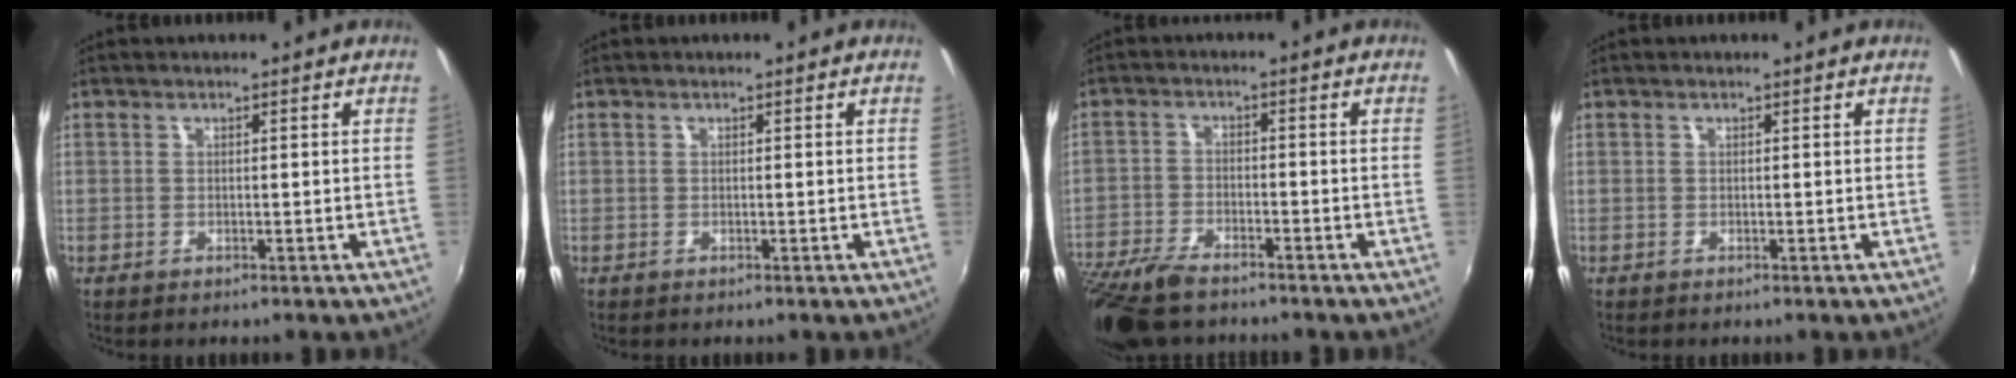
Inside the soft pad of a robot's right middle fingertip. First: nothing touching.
{"total": 0.0}
{"total": 12.1, "force": [-9.8, 3.9, 6.0], "torque": [-0.152, -0.029, -0.188]}
{"total": 0.0}